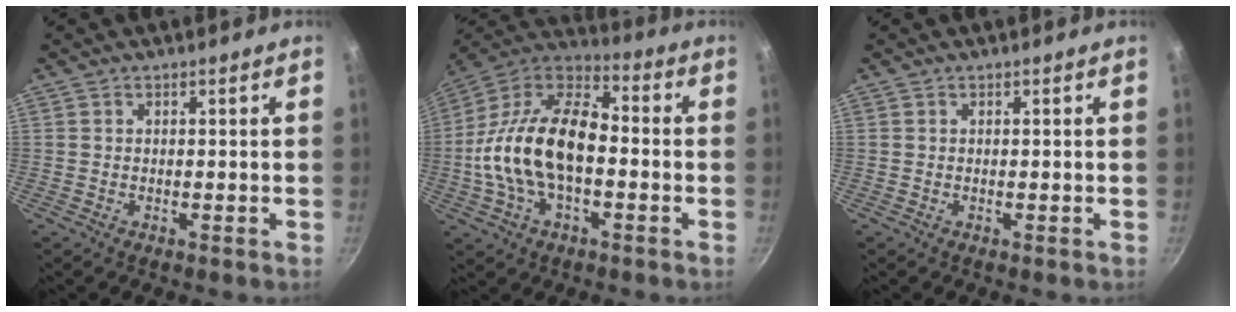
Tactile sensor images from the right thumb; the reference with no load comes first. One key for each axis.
{"total": 21.0, "fx": -2.6, "fy": 11.8, "fz": 17.1, "tx": -0.301, "ty": 0.044, "tz": -0.065}
{"total": 0.0}